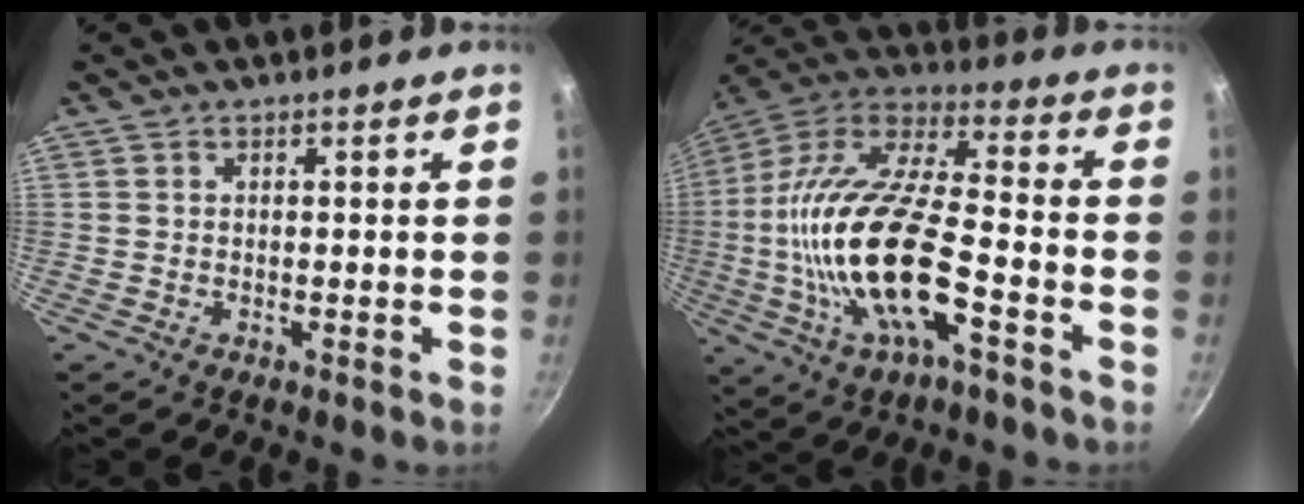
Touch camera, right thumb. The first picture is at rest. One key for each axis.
{"total": 23.1, "fx": -5.8, "fy": 8.7, "fz": 20.6, "tx": -0.397, "ty": 0.029, "tz": -0.122}